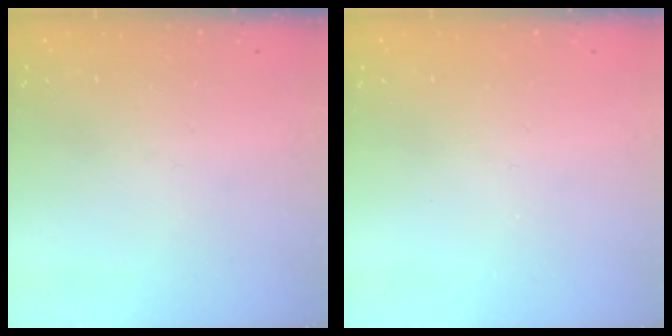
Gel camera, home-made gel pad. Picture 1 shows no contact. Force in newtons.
{"total": 0.0}